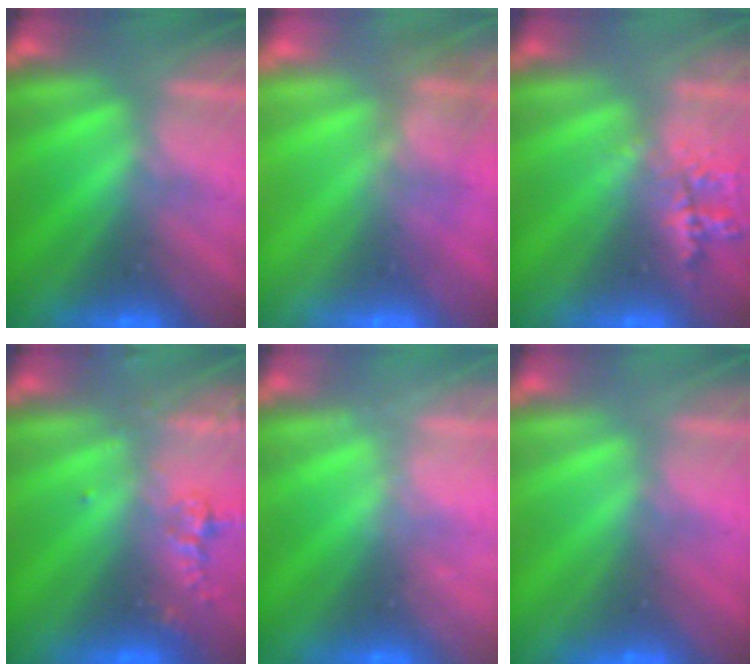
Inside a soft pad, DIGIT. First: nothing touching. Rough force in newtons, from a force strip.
{"total": 10.8}
{"total": 2.3}
{"total": 2.4}
{"total": 2.4}
{"total": 1.8}